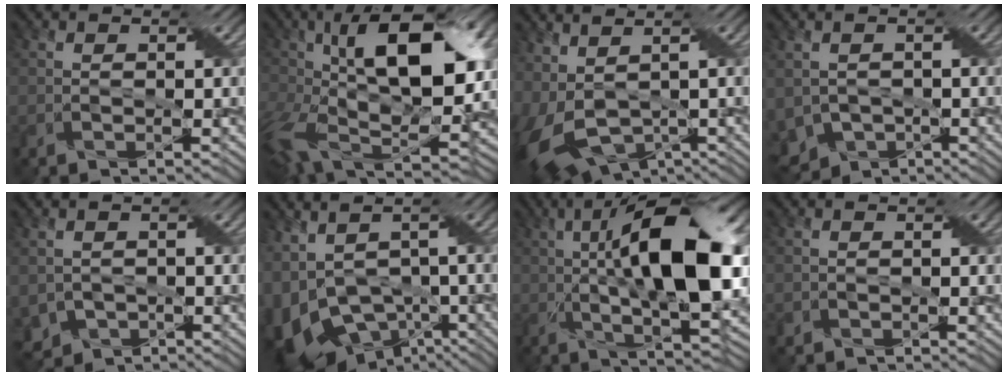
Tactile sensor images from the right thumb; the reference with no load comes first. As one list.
[{"total": 16.5, "force": [1.1, 8.2, 14.3], "torque": [-0.291, -0.020, 0.010]}, {"total": 11.3, "force": [-0.3, 6.8, 9.0], "torque": [-0.221, -0.040, 0.013]}, {"total": 6.3, "force": [-3.0, 4.1, 3.7], "torque": [-0.089, -0.023, -0.055]}, {"total": 4.8, "force": [-2.2, 3.5, 2.4], "torque": [-0.056, -0.019, -0.042]}, {"total": 13.4, "force": [-3.7, 8.7, 9.5], "torque": [-0.215, -0.026, -0.025]}, {"total": 15.5, "force": [1.6, 5.2, 14.5], "torque": [-0.238, 0.016, 0.015]}, {"total": 0.9, "force": [-0.5, 0.7, -0.1], "torque": [0.001, -0.003, -0.011]}]